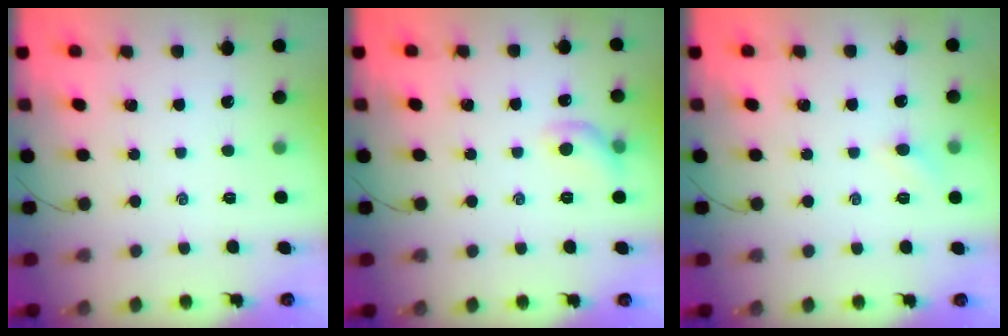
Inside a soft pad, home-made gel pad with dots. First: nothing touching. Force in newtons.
{"total": 7.4, "press": 7.3, "slide": 1.0}
{"total": 4.8, "press": 4.5, "slide": 1.8}